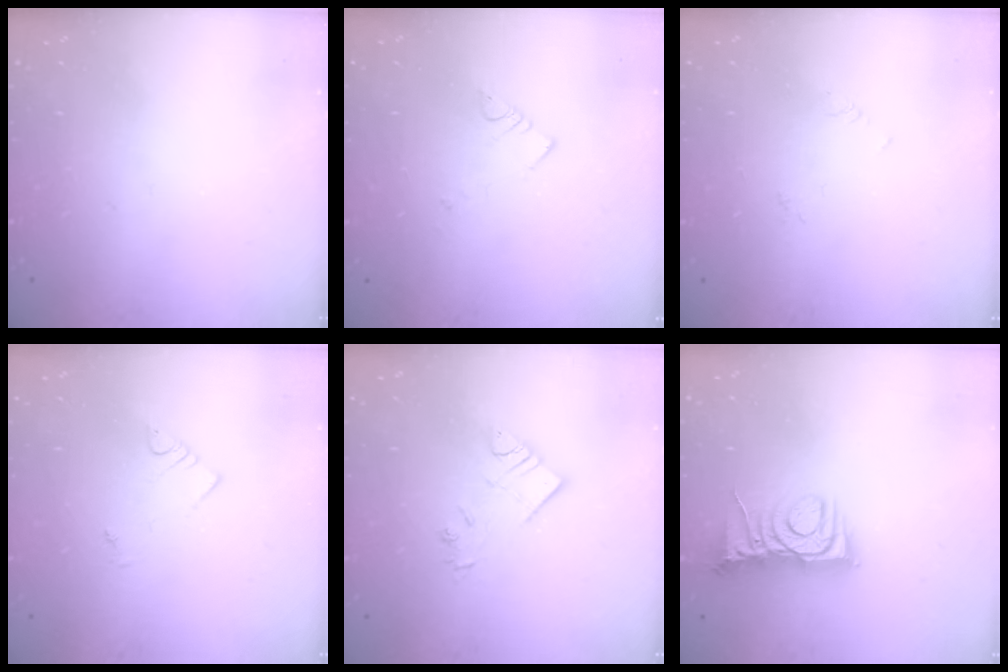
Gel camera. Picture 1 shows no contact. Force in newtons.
{"total": 2.2, "press": 2.2, "slide": 0.2}
{"total": 2.9, "press": 2.9, "slide": 0.3}
{"total": 2.1, "press": 2.1, "slide": 0.3}
{"total": 8.5, "press": 8.4, "slide": 0.6}
{"total": 6.7, "press": 6.7, "slide": 0.7}